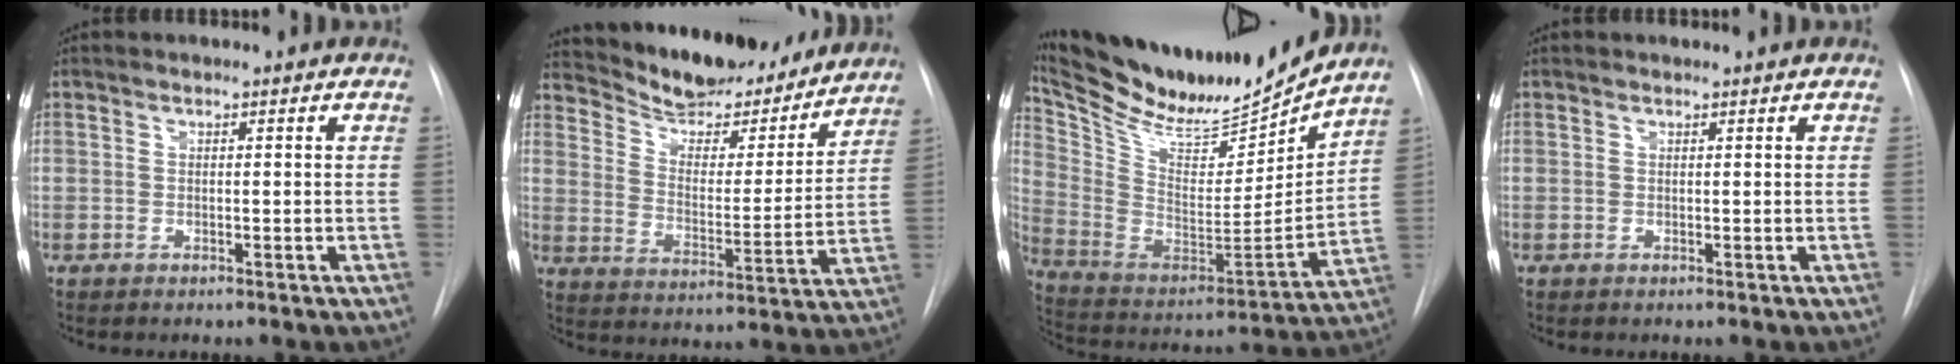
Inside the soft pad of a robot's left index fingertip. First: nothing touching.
{"total": 19.2, "force": [17.6, 4.6, 6.2], "torque": [-0.094, -0.010, 0.263]}
{"total": 22.6, "force": [20.6, 3.5, 8.5], "torque": [-0.163, -0.040, 0.339]}
{"total": 1.1, "force": [1.1, 0.1, 0.1], "torque": [-0.007, 0.013, 0.016]}